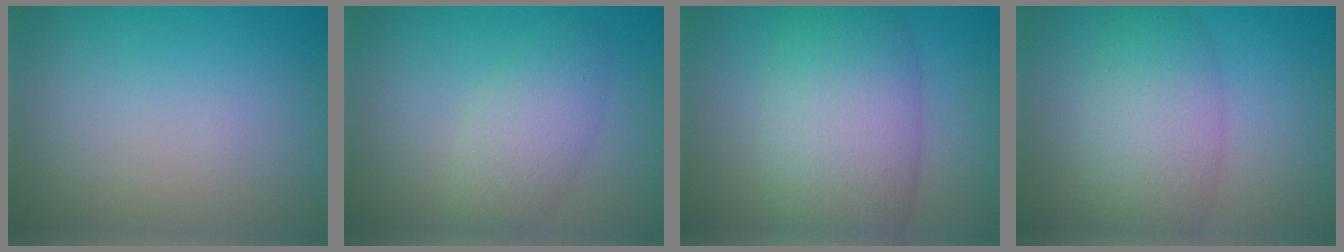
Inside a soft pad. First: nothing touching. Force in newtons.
{"total": 3.5, "press": 3.5, "slide": 0.2}
{"total": 9.5, "press": 9.5, "slide": 0.5}
{"total": 5.6, "press": 5.6, "slide": 0.2}